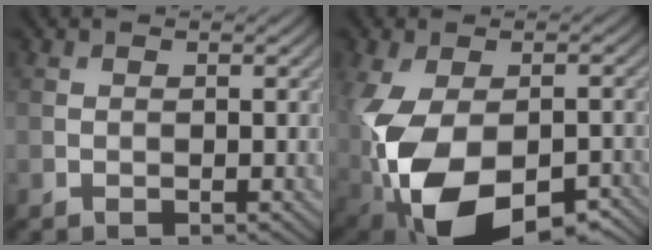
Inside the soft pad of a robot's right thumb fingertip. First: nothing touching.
{"total": 14.7, "force": [-5.0, 8.8, 10.7], "torque": [-0.213, -0.059, -0.064]}